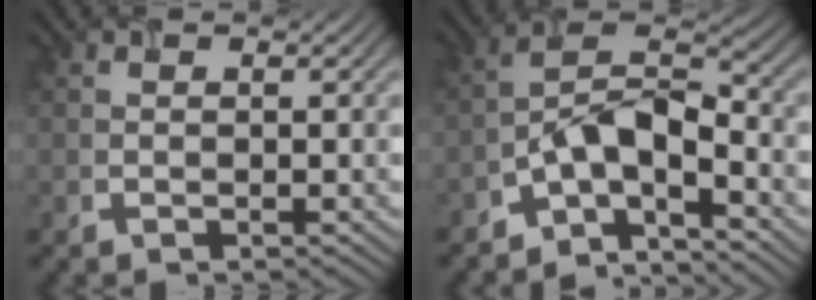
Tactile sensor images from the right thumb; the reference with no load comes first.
{"total": 8.2, "force": [-4.9, 3.4, 5.6], "torque": [-0.085, 0.014, -0.105]}